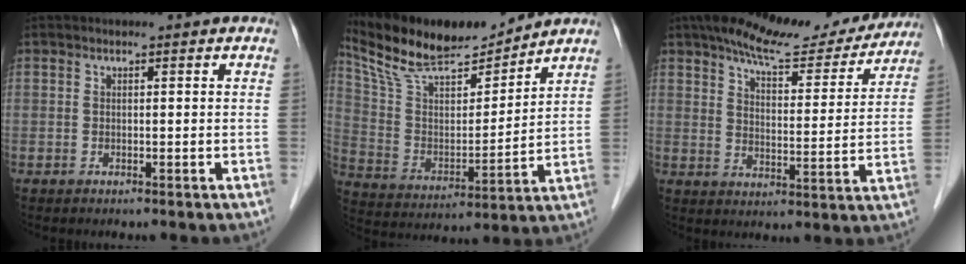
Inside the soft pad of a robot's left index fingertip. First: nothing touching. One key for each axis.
{"total": 15.4, "fx": 14.0, "fy": 2.4, "fz": 5.9, "tx": -0.117, "ty": 0.004, "tz": 0.264}
{"total": 15.9, "fx": 13.9, "fy": 3.9, "fz": 6.6, "tx": -0.092, "ty": -0.001, "tz": 0.191}